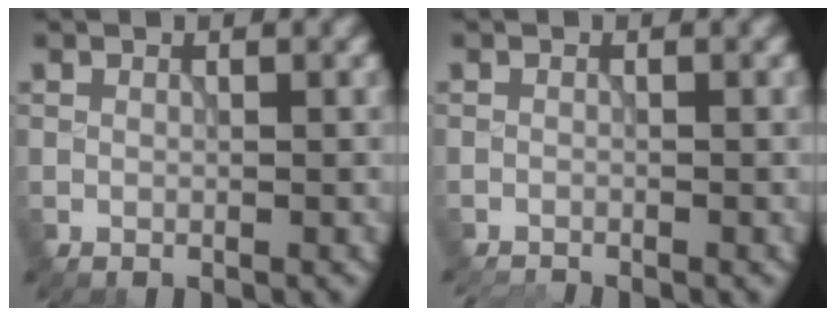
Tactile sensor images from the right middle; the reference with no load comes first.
{"total": 1.7, "force": [-1.6, 0.0, 0.2], "torque": [-0.003, -0.005, -0.034]}